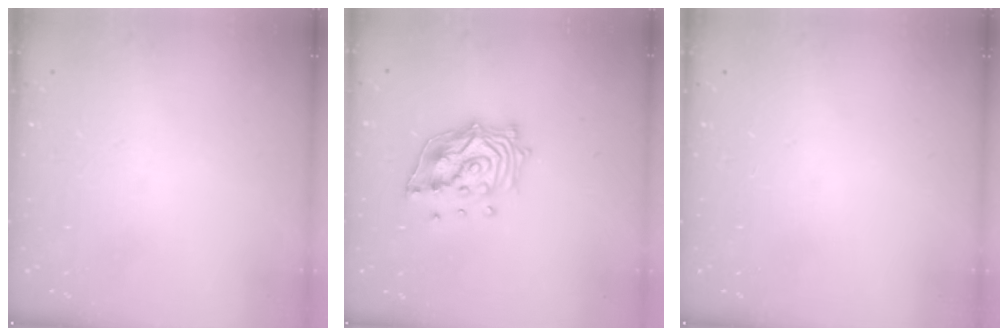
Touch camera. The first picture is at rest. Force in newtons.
{"total": 14.8, "press": 14.6, "slide": 2.2}
{"total": 0.0}